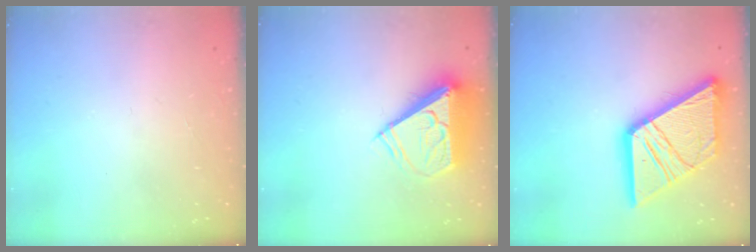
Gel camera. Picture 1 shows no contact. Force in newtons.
{"total": 8.8, "press": 8.6, "slide": 1.4}
{"total": 26.1, "press": 25.9, "slide": 3.2}